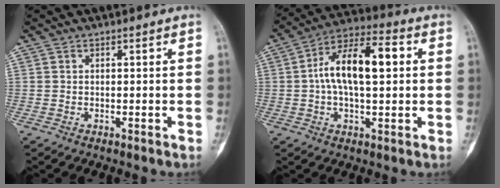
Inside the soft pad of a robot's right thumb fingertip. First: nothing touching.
{"total": 14.7, "force": [1.9, 6.8, 12.9], "torque": [-0.218, 0.031, 0.024]}